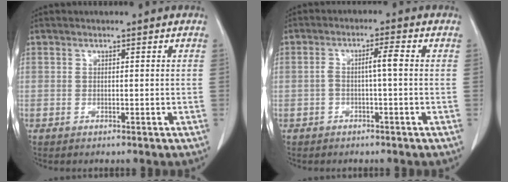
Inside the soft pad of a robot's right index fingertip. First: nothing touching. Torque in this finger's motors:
{"motor_torque": [0.14, 0.07, 0.09, 0.02]}